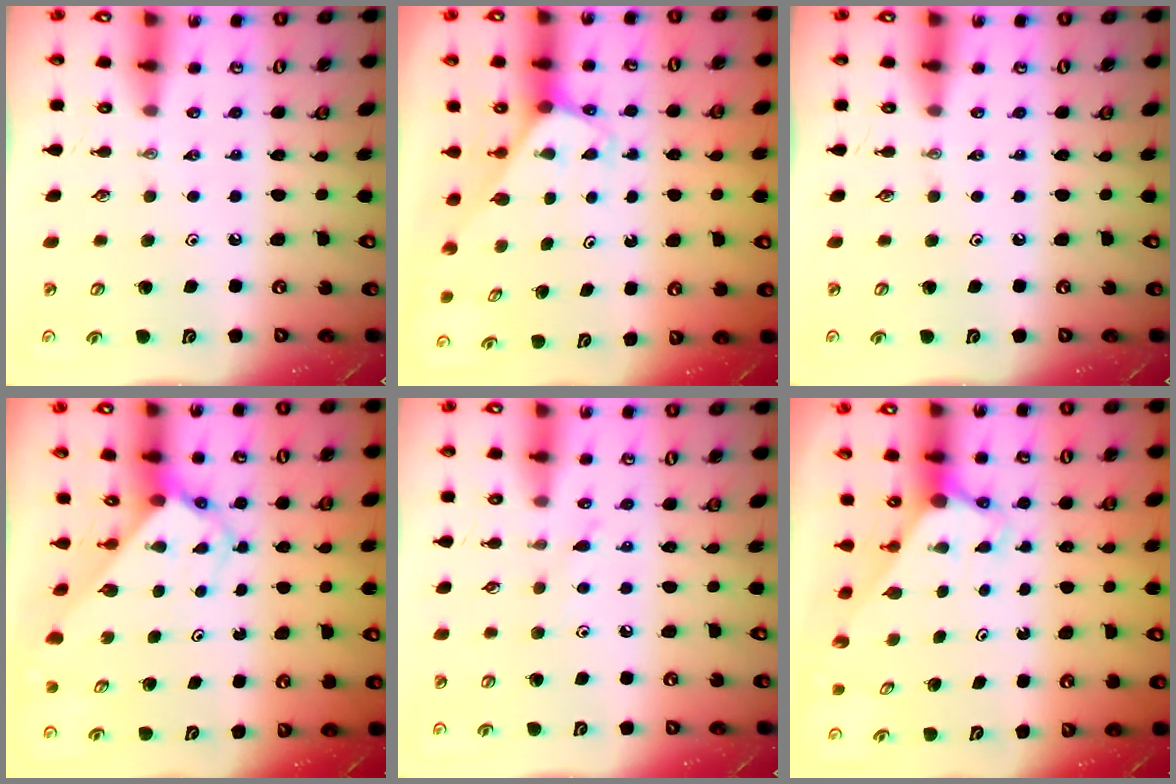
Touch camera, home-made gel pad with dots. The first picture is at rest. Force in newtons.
{"total": 2.4, "press": 2.4, "slide": 0.1}
{"total": 0.0}
{"total": 3.8, "press": 3.7, "slide": 0.4}
{"total": 5.7, "press": 5.6, "slide": 0.6}
{"total": 2.7, "press": 2.7, "slide": 0.0}